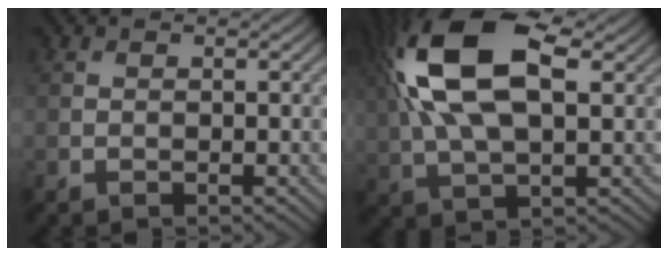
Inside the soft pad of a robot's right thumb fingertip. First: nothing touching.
{"total": 15.5, "force": [3.9, 7.8, 12.8], "torque": [-0.282, 0.024, 0.063]}